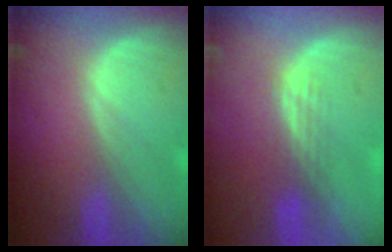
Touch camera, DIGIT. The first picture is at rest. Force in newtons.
{"total": 2.9, "press": 2.5, "slide": 1.5}